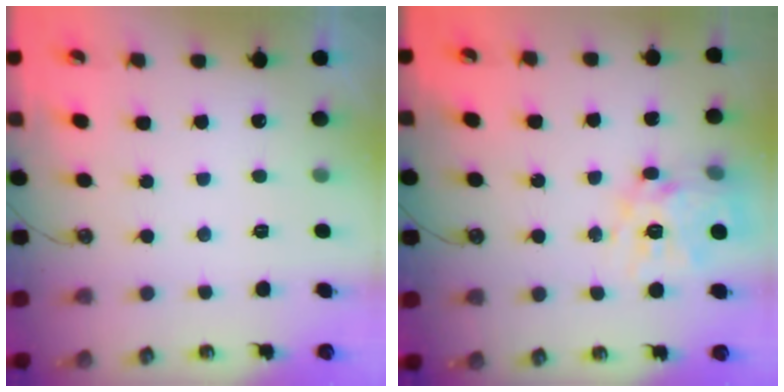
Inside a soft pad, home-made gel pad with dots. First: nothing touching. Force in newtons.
{"total": 14.1, "press": 14.1, "slide": 1.2}